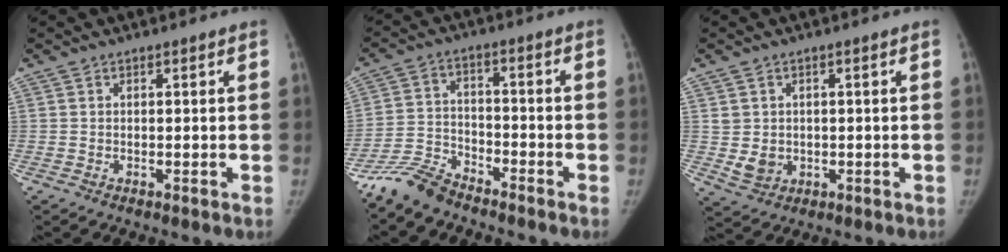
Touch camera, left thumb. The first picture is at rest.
{"total": 8.0, "force": [-7.3, 2.7, 2.0], "torque": [-0.038, 0.034, -0.149]}
{"total": 4.2, "force": [-0.2, 3.9, 1.7], "torque": [-0.016, 0.000, 0.010]}